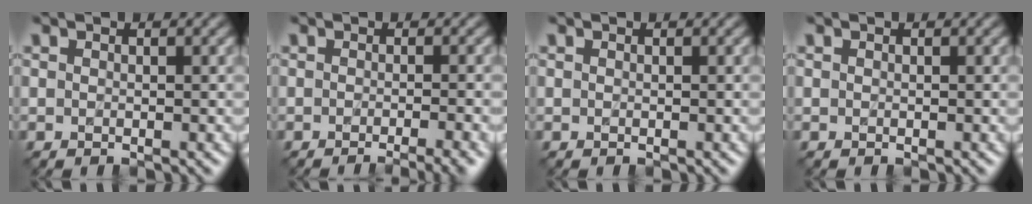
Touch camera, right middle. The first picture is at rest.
{"total": 4.4, "force": [-2.3, 1.2, 3.6], "torque": [-0.028, 0.002, -0.027]}
{"total": 0.0}
{"total": 0.0}